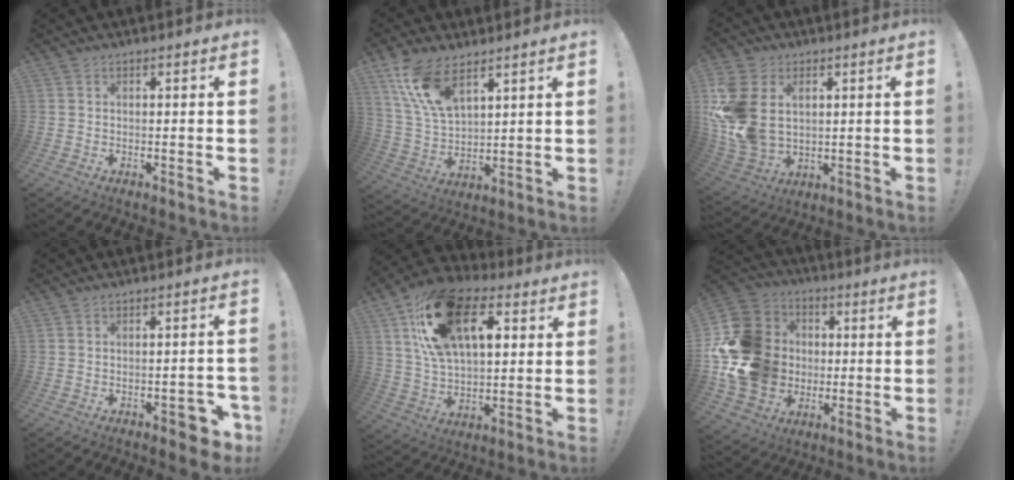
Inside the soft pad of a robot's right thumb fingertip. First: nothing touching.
{"total": 13.5, "force": [8.7, 5.9, 8.4], "torque": [-0.173, -0.039, 0.165]}
{"total": 15.6, "force": [3.5, 11.7, 9.8], "torque": [-0.205, -0.017, 0.068]}
{"total": 6.0, "force": [-3.5, 2.5, 4.2], "torque": [-0.048, 0.019, -0.054]}
{"total": 22.8, "force": [8.9, 13.4, 16.1], "torque": [-0.260, -0.021, 0.161]}
{"total": 21.7, "force": [-0.5, 18.8, 10.9], "torque": [-0.209, 0.013, 0.025]}